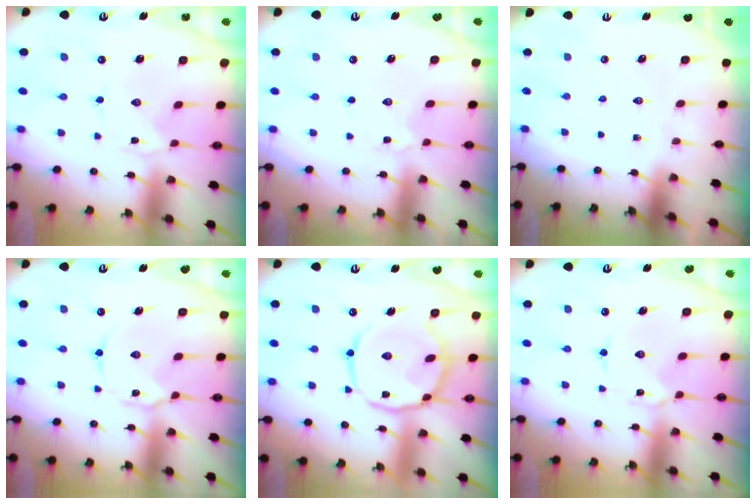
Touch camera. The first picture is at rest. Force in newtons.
{"total": 3.1, "press": 3.0, "slide": 0.3}
{"total": 0.0}
{"total": 4.8, "press": 4.7, "slide": 0.5}
{"total": 15.5, "press": 15.5, "slide": 1.0}
{"total": 1.7, "press": 1.7, "slide": 0.2}